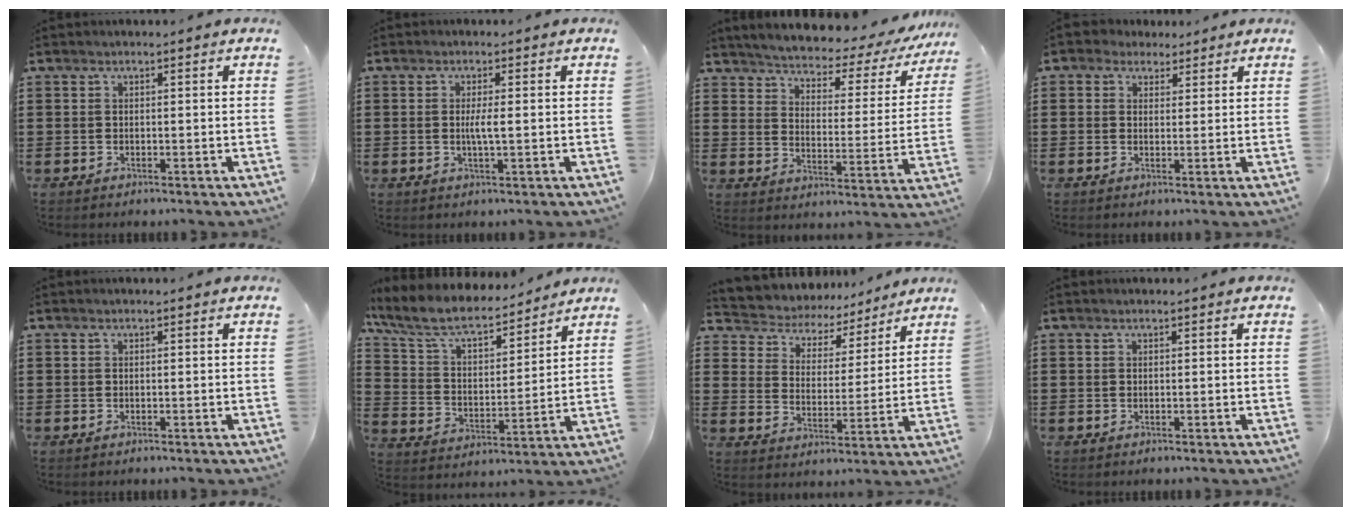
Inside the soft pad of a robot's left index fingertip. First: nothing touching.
{"total": 2.6, "force": [-0.1, 0.3, 2.6], "torque": [-0.048, -0.004, -0.002]}
{"total": 2.9, "force": [2.8, 0.5, 0.6], "torque": [-0.034, -0.032, 0.036]}
{"total": 2.4, "force": [1.6, 1.7, 0.3], "torque": [-0.015, 0.011, 0.030]}
{"total": 0.0}
{"total": 8.1, "force": [7.1, 2.0, 3.5], "torque": [-0.099, -0.041, 0.121]}
{"total": 4.7, "force": [4.4, 1.5, -0.1], "torque": [-0.030, -0.035, 0.072]}
{"total": 0.0}